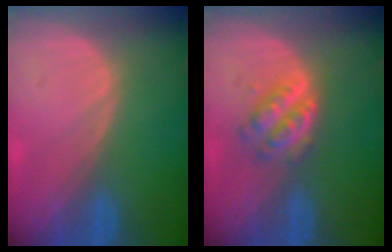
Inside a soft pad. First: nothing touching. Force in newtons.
{"total": 4.8, "press": 4.4, "slide": 1.9}